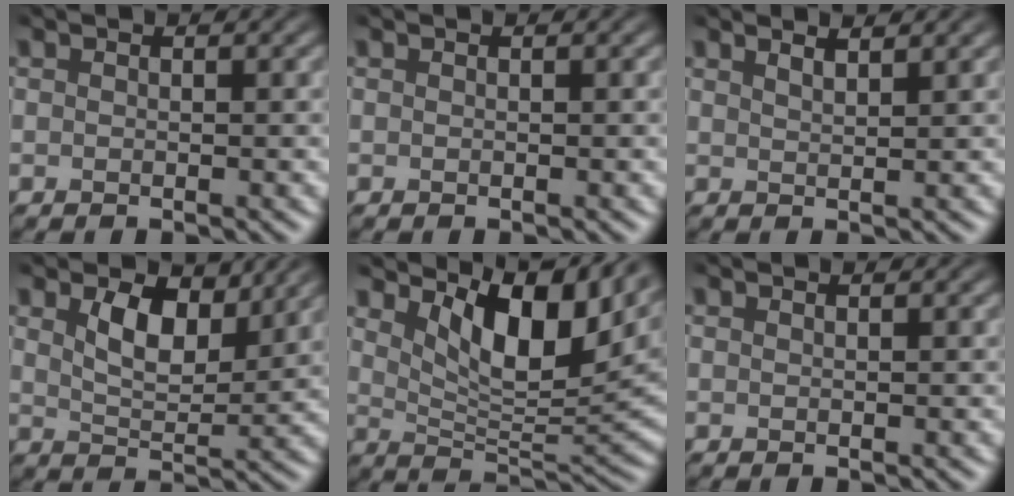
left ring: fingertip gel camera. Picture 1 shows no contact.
{"total": 0.0}
{"total": 2.4, "force": [1.9, 0.8, 1.3], "torque": [0.001, 0.005, 0.009]}
{"total": 4.9, "force": [2.7, 2.5, 3.2], "torque": [-0.068, -0.003, 0.042]}
{"total": 8.8, "force": [4.7, 3.4, 6.6], "torque": [-0.102, -0.010, 0.076]}
{"total": 0.0}